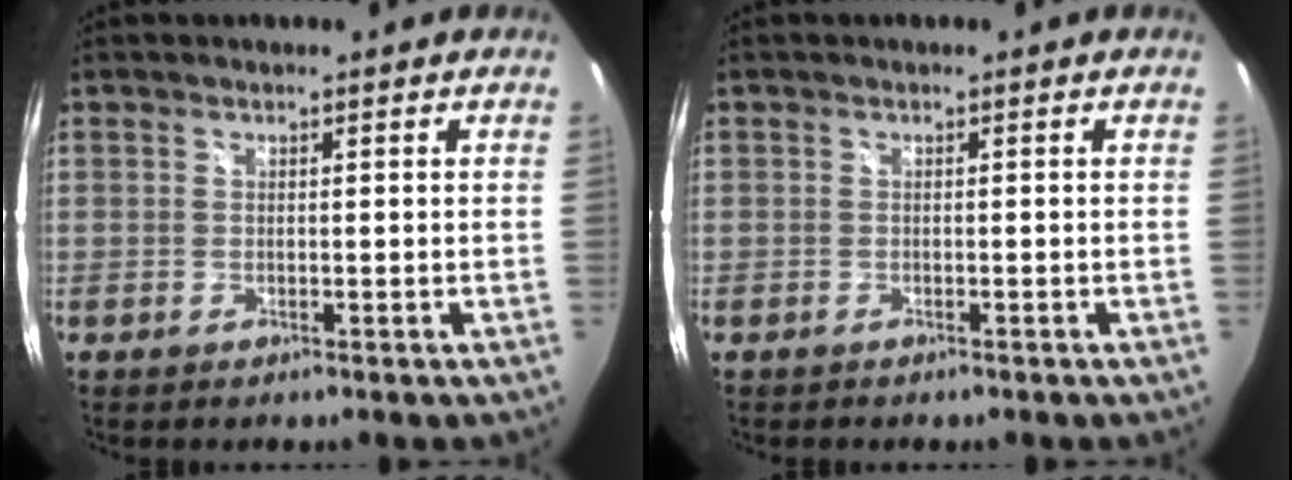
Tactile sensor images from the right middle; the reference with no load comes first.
{"total": 1.1, "force": [-0.9, 0.5, 0.4], "torque": [-0.011, -0.002, -0.012]}